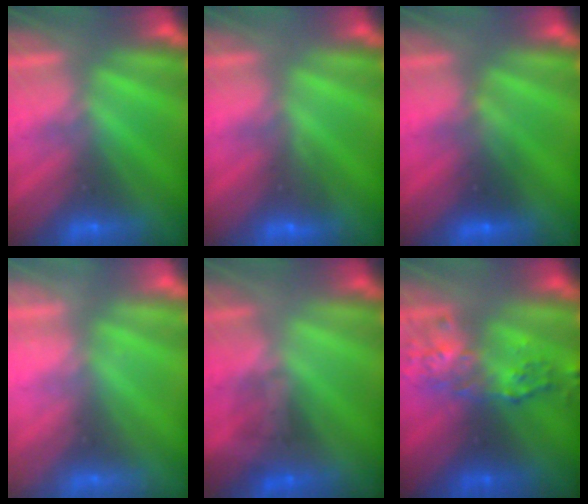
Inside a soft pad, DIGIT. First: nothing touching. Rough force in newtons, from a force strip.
{"total": 2.9}
{"total": 2.7}
{"total": 2.2}
{"total": 1.6}
{"total": 7.3}